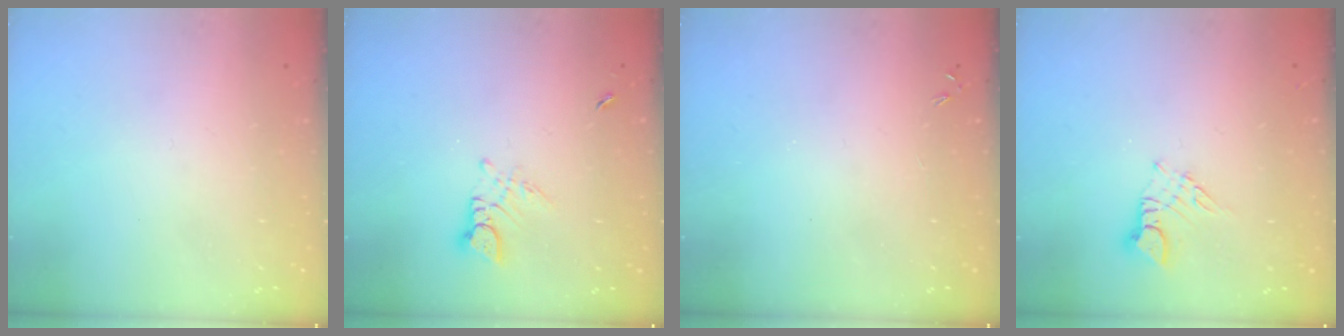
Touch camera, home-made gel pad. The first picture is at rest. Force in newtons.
{"total": 3.2, "press": 3.2, "slide": 0.3}
{"total": 0.0}
{"total": 3.1, "press": 3.1, "slide": 0.3}